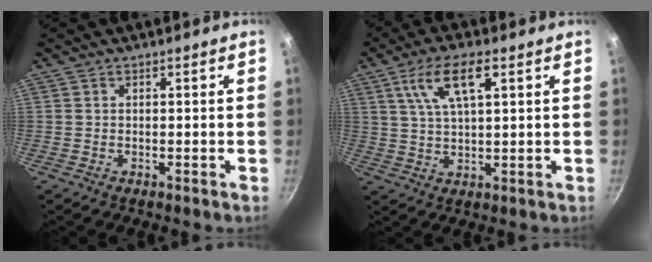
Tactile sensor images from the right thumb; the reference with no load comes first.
{"total": 9.2, "force": [3.8, 3.1, 7.8], "torque": [-0.141, 0.000, 0.076]}